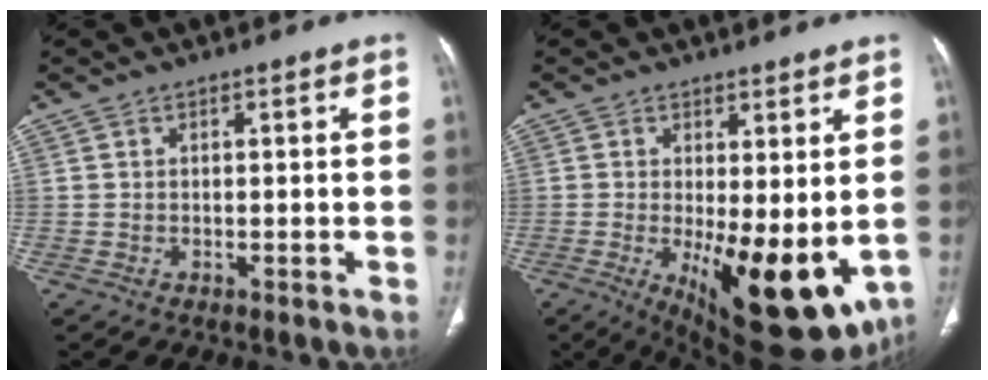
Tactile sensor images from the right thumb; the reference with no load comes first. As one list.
[{"total": 15.8, "force": [-2.3, 6.2, 14.3], "torque": [-0.206, -0.036, -0.013]}]